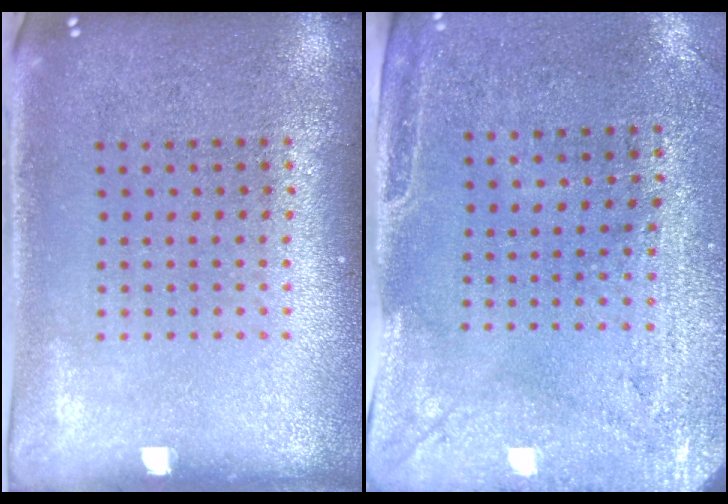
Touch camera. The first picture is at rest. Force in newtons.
{"total": 3.0, "press": 2.4, "slide": 1.7}